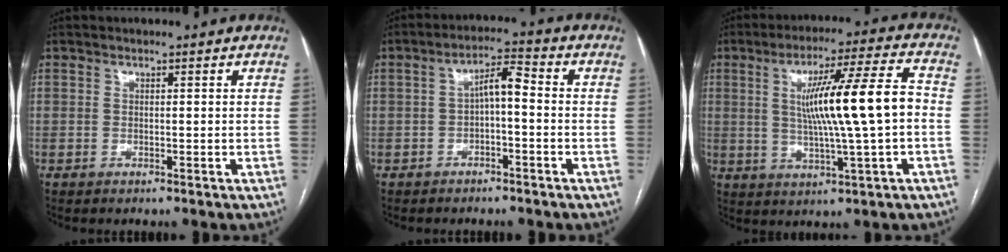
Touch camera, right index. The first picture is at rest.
{"total": 4.8, "force": [-0.6, 1.3, 4.5], "torque": [-0.078, 0.025, -0.010]}
{"total": 13.5, "force": [0.4, 0.0, 13.5], "torque": [-0.226, 0.011, 0.009]}